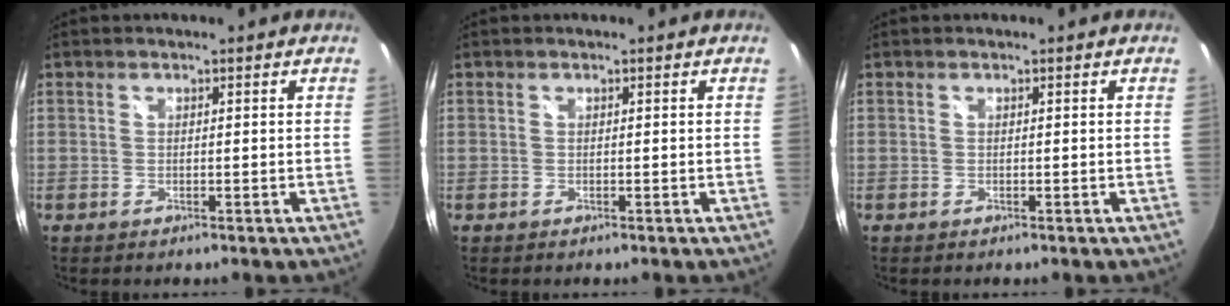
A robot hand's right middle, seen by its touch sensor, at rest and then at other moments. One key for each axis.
{"total": 0.0}
{"total": 0.0}